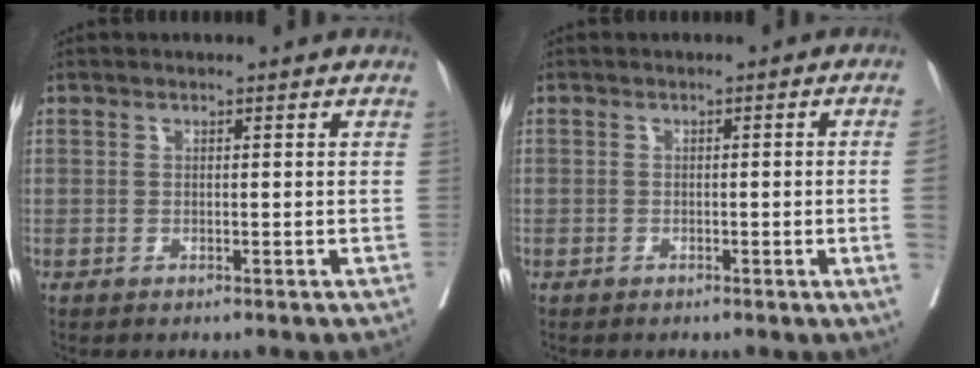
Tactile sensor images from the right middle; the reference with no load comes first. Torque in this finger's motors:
{"motor_torque": [1.09, -1.05, -0.74, -0.21]}